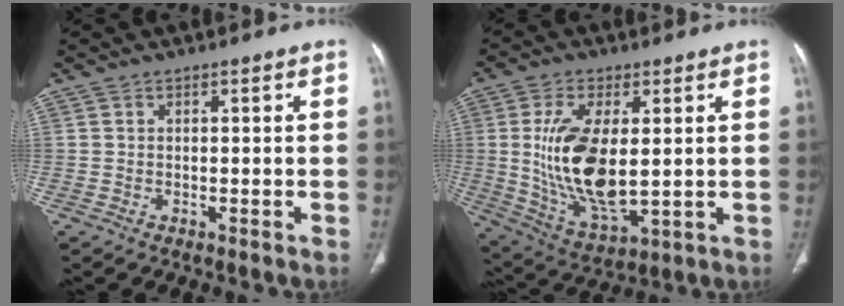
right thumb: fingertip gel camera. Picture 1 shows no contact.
{"total": 16.0, "force": [1.3, 7.4, 14.1], "torque": [-0.274, -0.023, 0.040]}